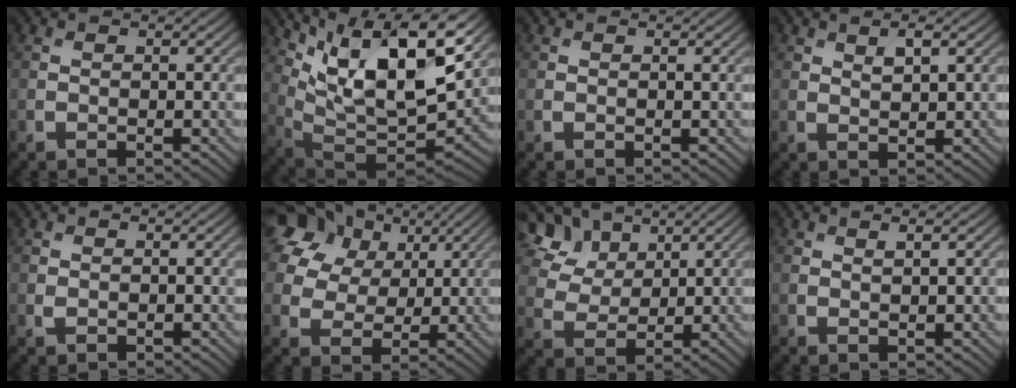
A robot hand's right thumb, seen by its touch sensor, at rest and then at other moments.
{"total": 14.7, "force": [8.2, 4.8, 11.2], "torque": [-0.228, -0.009, 0.161]}
{"total": 0.0}
{"total": 2.2, "force": [1.3, 0.7, 1.6], "torque": [-0.032, -0.002, 0.027]}
{"total": 0.6, "force": [0.2, 0.5, 0.3], "torque": [-0.011, -0.002, 0.007]}
{"total": 18.9, "force": [9.4, 13.5, 9.3], "torque": [-0.259, 0.061, 0.197]}
{"total": 10.5, "force": [6.4, 6.4, 5.2], "torque": [-0.165, 0.009, 0.126]}
{"total": 0.9, "force": [0.8, 0.0, 0.5], "torque": [-0.011, 0.001, 0.014]}